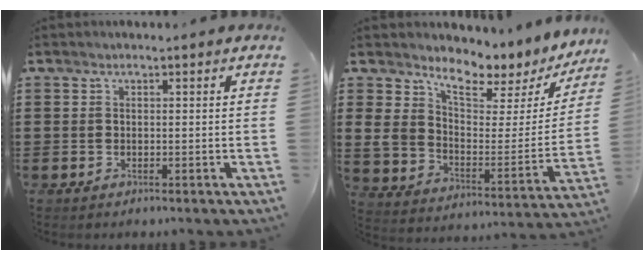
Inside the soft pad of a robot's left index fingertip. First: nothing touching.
{"total": 5.9, "force": [4.7, 3.2, 1.6], "torque": [-0.054, -0.038, 0.079]}